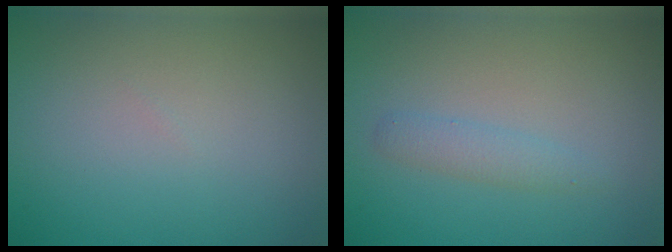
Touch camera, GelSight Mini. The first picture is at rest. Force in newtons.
{"total": 1.4, "press": 1.4, "slide": 0.1}